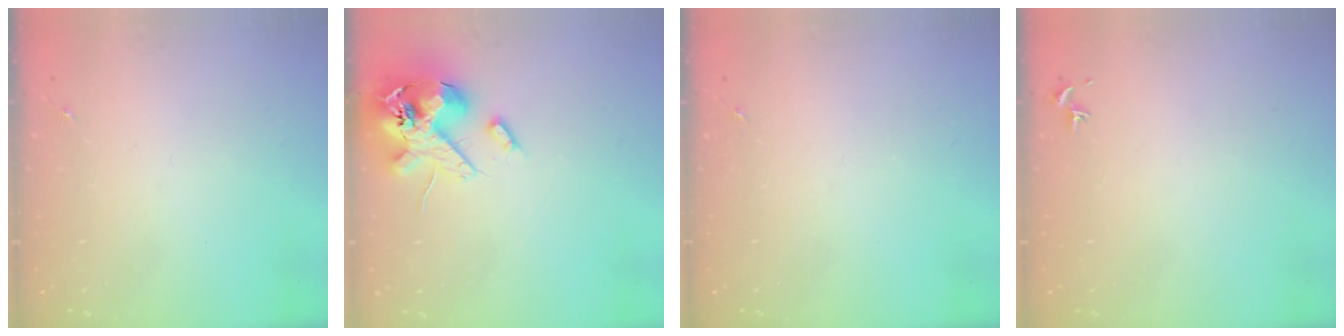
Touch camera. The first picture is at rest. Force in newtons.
{"total": 15.7, "press": 15.5, "slide": 2.7}
{"total": 0.0}
{"total": 0.7, "press": 0.5, "slide": 0.4}